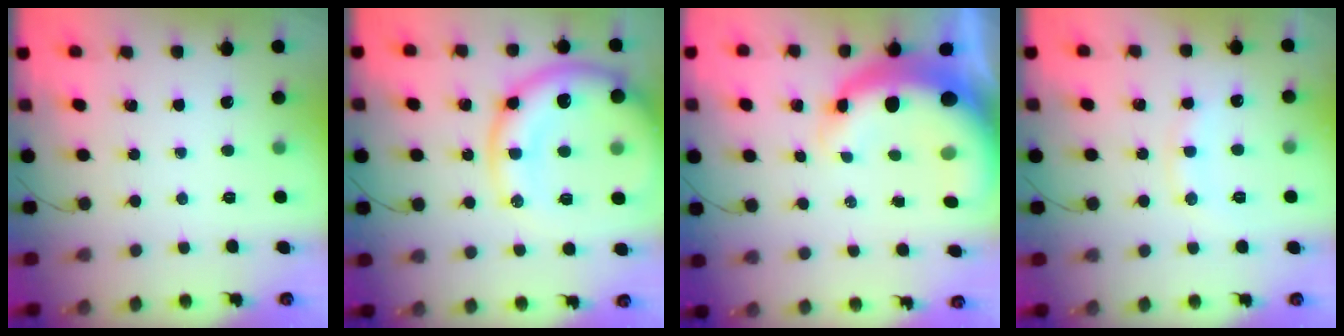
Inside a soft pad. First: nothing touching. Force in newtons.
{"total": 19.2, "press": 18.9, "slide": 3.5}
{"total": 14.2, "press": 13.8, "slide": 3.2}
{"total": 8.9, "press": 8.8, "slide": 1.1}